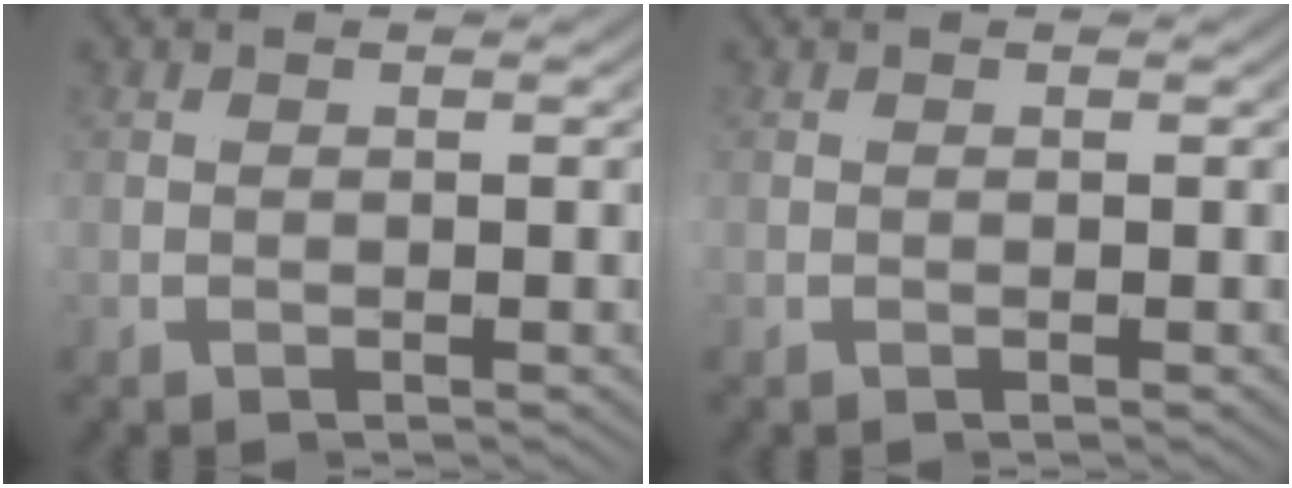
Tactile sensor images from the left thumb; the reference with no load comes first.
{"total": 0.0}